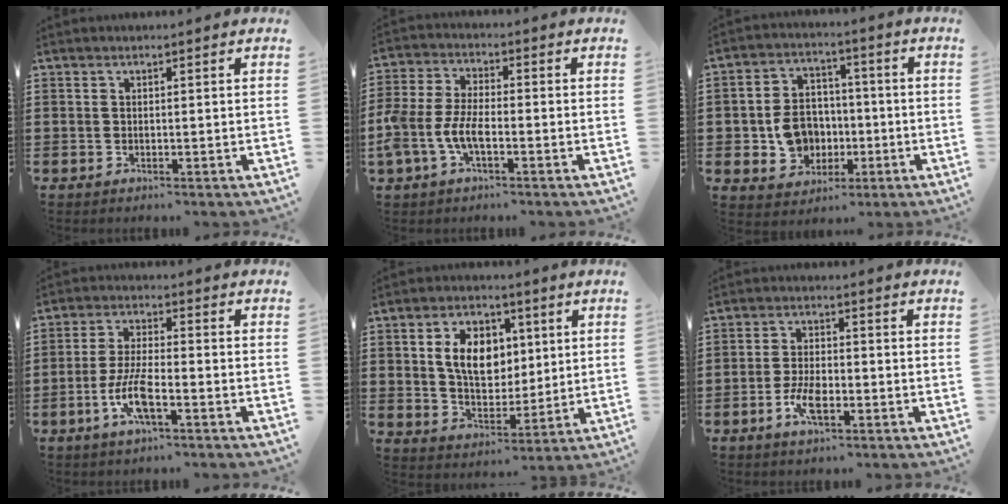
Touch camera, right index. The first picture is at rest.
{"total": 6.2, "force": [-2.5, 2.9, 4.9], "torque": [-0.134, -0.009, -0.058]}
{"total": 8.3, "force": [-1.4, 6.9, 4.4], "torque": [-0.098, 0.017, -0.023]}
{"total": 6.8, "force": [-2.8, 1.9, 5.9], "torque": [-0.137, -0.011, -0.059]}
{"total": 8.5, "force": [1.9, 5.9, 5.9], "torque": [-0.125, 0.013, 0.028]}
{"total": 4.9, "force": [-1.9, 2.1, 4.1], "torque": [-0.088, 0.001, -0.040]}